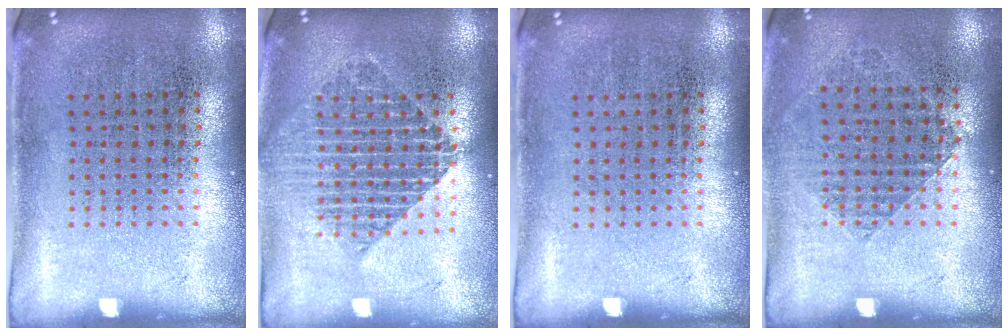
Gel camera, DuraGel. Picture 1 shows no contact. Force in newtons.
{"total": 1.9, "press": 1.5, "slide": 1.1}
{"total": 0.0}
{"total": 0.9, "press": 0.9, "slide": 0.2}